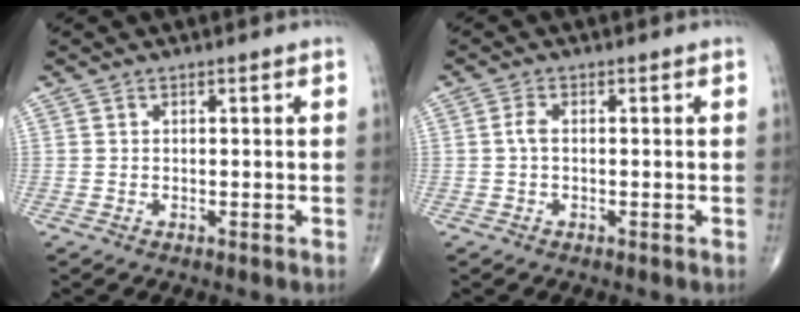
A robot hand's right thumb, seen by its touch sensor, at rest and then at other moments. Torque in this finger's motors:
{"motor_torque": [-0.25, 0.04, 0.11, -0.21, -0.01]}